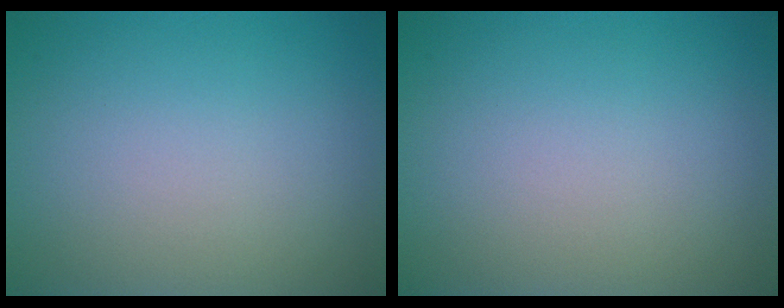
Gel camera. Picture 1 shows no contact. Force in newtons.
{"total": 0.0}